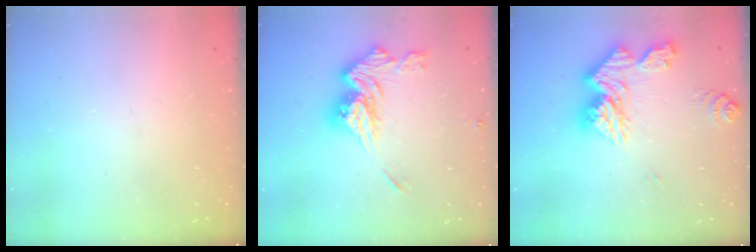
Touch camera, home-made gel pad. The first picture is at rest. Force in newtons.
{"total": 15.3, "press": 15.2, "slide": 0.3}
{"total": 15.4, "press": 15.3, "slide": 1.1}